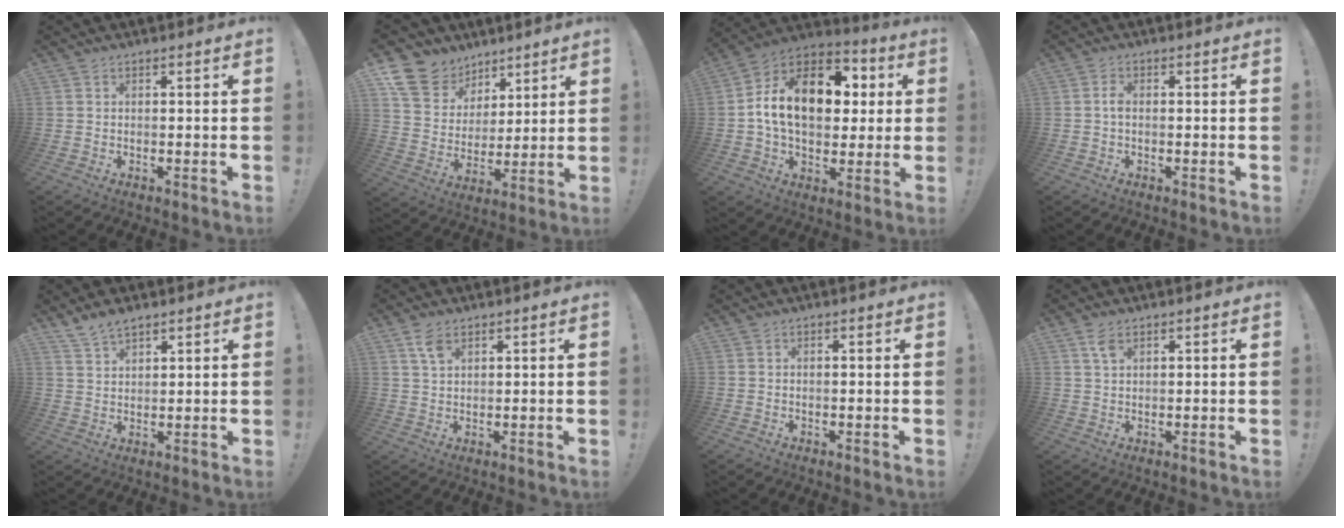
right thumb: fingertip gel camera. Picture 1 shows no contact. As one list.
[{"total": 14.4, "force": [9.2, 10.2, 4.2], "torque": [-0.085, -0.055, 0.184]}, {"total": 19.1, "force": [3.0, 13.0, 13.7], "torque": [-0.217, 0.005, 0.056]}, {"total": 2.0, "force": [-0.5, 1.1, 1.6], "torque": [-0.029, 0.007, -0.011]}, {"total": 5.1, "force": [4.1, 2.0, 2.2], "torque": [-0.043, -0.021, 0.078]}, {"total": 4.3, "force": [2.5, 2.2, 2.8], "torque": [-0.051, -0.005, 0.046]}, {"total": 0.5, "force": [0.1, -0.5, 0.2], "torque": [0.001, -0.003, 0.002]}, {"total": 3.4, "force": [1.8, 1.6, 2.4], "torque": [-0.044, -0.003, 0.031]}]